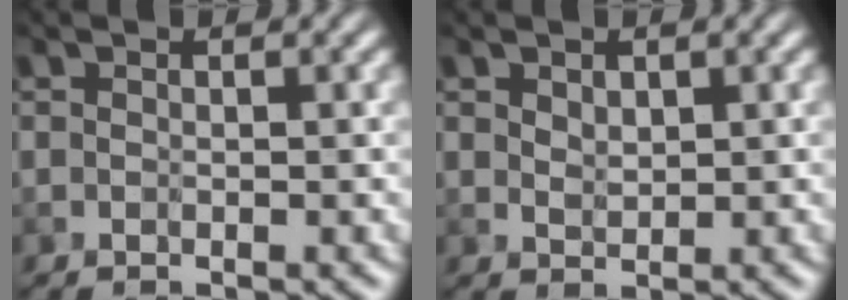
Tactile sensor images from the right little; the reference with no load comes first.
{"total": 2.0, "force": [1.6, 0.9, 0.8], "torque": [-0.020, 0.001, 0.034]}